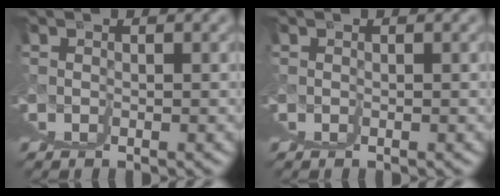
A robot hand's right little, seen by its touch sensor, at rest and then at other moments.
{"total": 0.0}